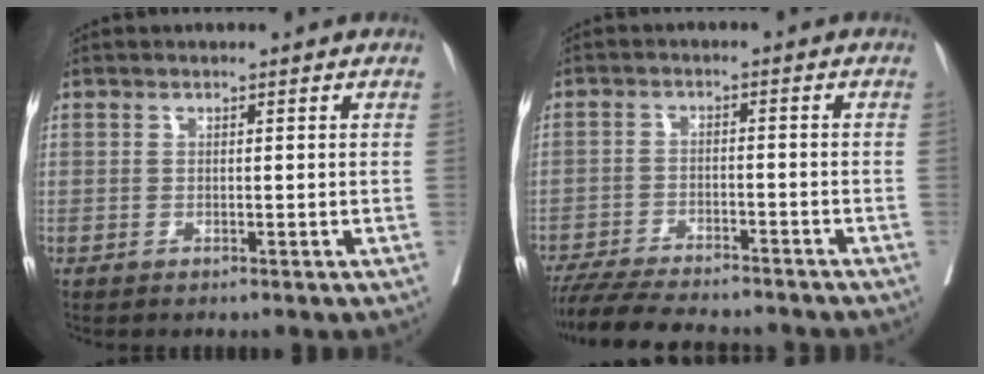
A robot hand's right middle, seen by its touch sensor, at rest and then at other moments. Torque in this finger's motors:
{"motor_torque": [0.24, -0.26, 0.10, 0.08]}